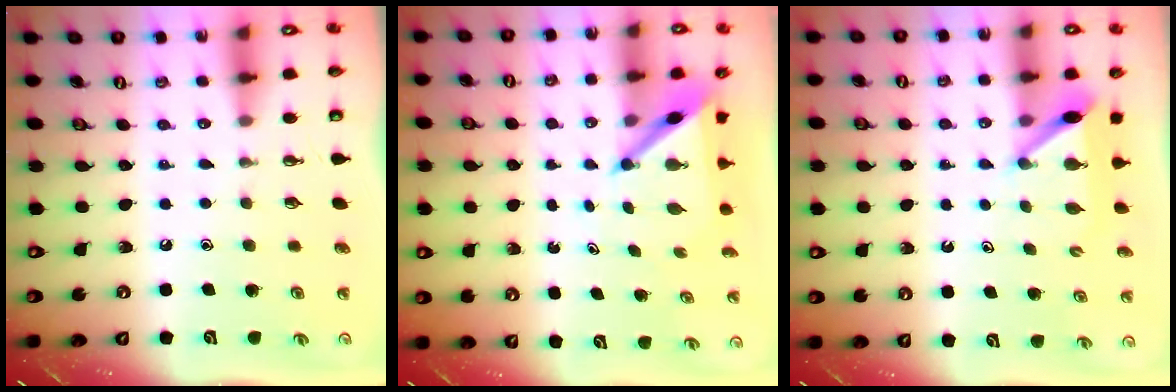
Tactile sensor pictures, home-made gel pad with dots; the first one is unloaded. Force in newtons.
{"total": 4.9, "press": 4.9, "slide": 0.4}
{"total": 6.4, "press": 6.4, "slide": 0.2}